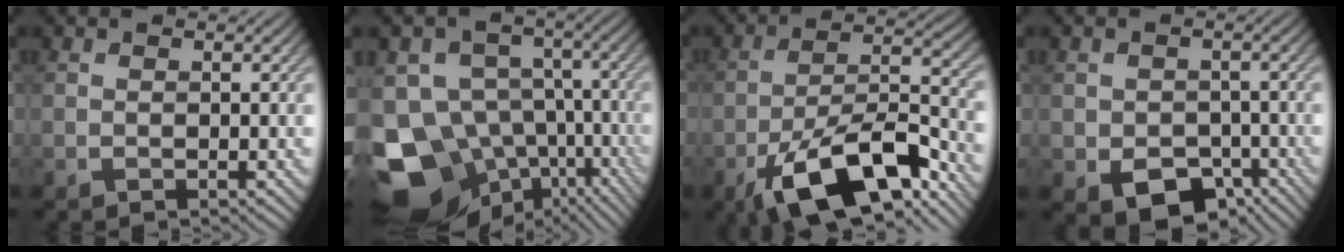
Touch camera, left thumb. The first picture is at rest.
{"total": 19.1, "force": [-9.4, 13.5, 9.6], "torque": [-0.216, -0.029, -0.109]}
{"total": 15.7, "force": [-9.9, 5.4, 11.0], "torque": [-0.200, -0.010, -0.185]}
{"total": 6.5, "force": [-2.9, 4.8, 3.2], "torque": [-0.061, -0.025, -0.041]}